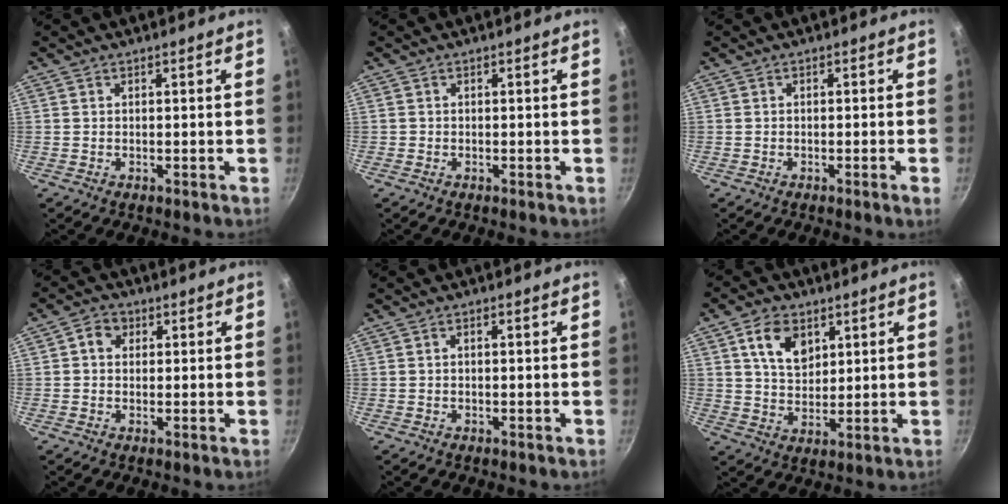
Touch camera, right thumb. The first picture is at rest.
{"total": 0.0}
{"total": 1.6, "force": [-0.7, -0.3, 1.4], "torque": [-0.031, 0.002, -0.010]}
{"total": 3.6, "force": [0.9, 3.1, 1.6], "torque": [-0.011, 0.002, 0.006]}
{"total": 0.9, "force": [-0.1, 0.4, 0.8], "torque": [-0.021, 0.008, -0.001]}
{"total": 8.6, "force": [3.7, 5.9, 5.1], "torque": [-0.067, -0.014, 0.069]}